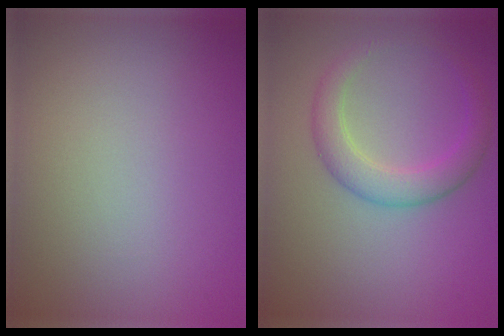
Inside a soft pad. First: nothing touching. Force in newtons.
{"total": 2.6, "press": 2.6, "slide": 0.2}